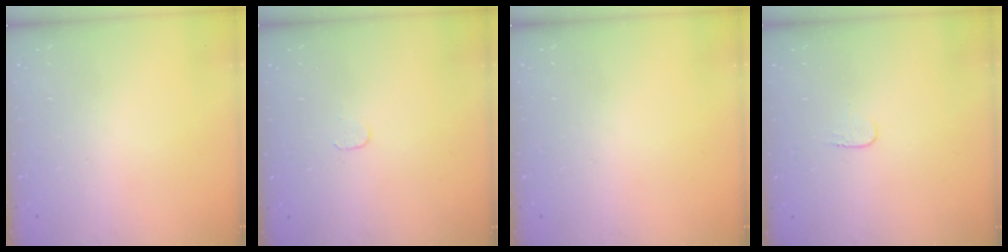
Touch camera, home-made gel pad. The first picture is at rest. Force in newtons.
{"total": 3.5, "press": 3.5, "slide": 0.3}
{"total": 0.0}
{"total": 3.5, "press": 3.5, "slide": 0.4}